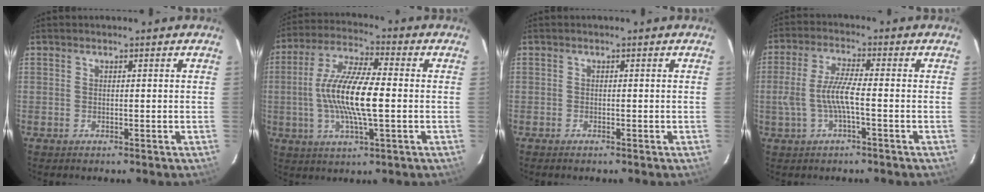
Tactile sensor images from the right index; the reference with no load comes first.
{"total": 13.8, "force": [-1.0, 3.1, 13.4], "torque": [-0.267, 0.005, -0.025]}
{"total": 0.7, "force": [-0.6, 0.2, 0.3], "torque": [-0.008, -0.001, -0.013]}
{"total": 7.3, "force": [-1.6, 1.2, 7.0], "torque": [-0.150, 0.001, -0.026]}